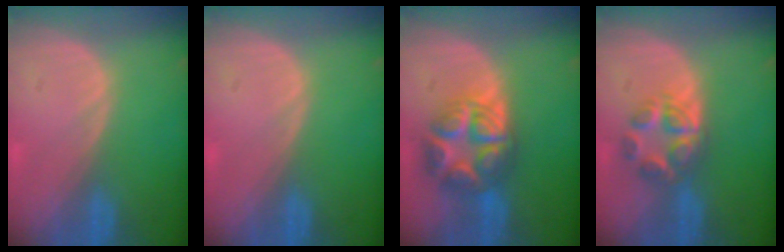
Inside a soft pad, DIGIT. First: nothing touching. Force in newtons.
{"total": 0.0}
{"total": 9.0, "press": 9.0, "slide": 0.5}
{"total": 6.0, "press": 5.5, "slide": 2.2}